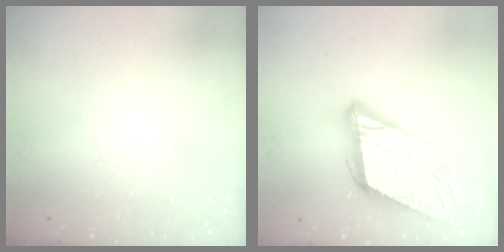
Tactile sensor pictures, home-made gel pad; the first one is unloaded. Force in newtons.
{"total": 18.1, "press": 17.7, "slide": 3.6}